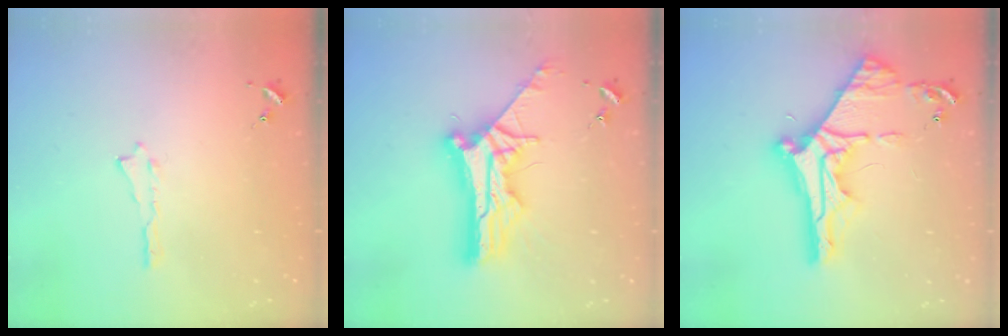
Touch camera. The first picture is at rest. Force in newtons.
{"total": 10.4, "press": 10.4, "slide": 0.9}
{"total": 11.8, "press": 11.7, "slide": 1.2}